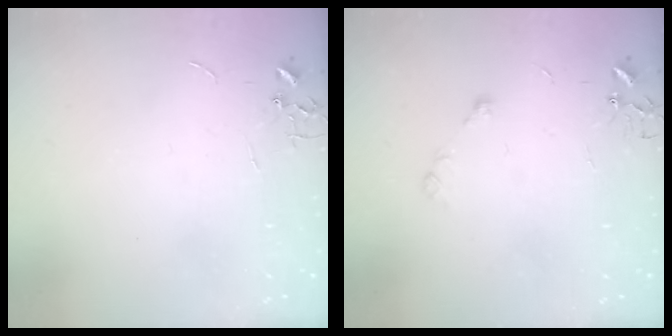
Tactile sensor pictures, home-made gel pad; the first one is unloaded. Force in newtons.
{"total": 6.2, "press": 6.2, "slide": 0.6}